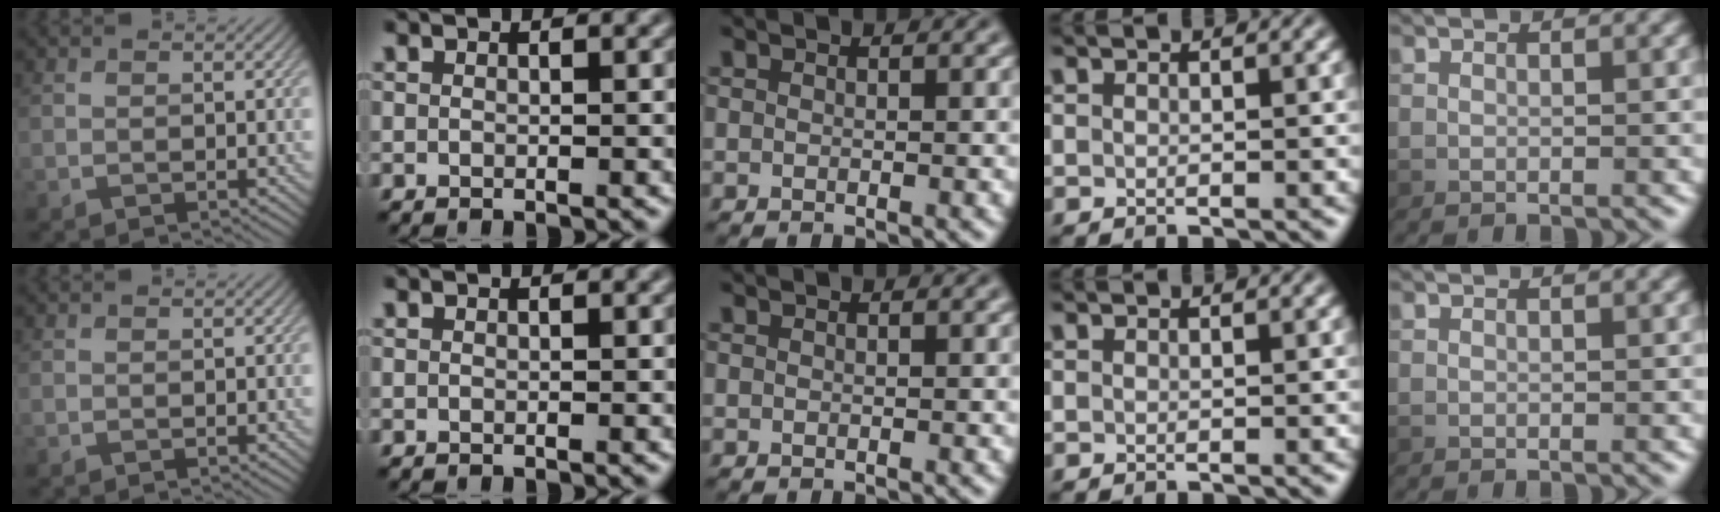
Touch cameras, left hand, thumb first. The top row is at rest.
{}